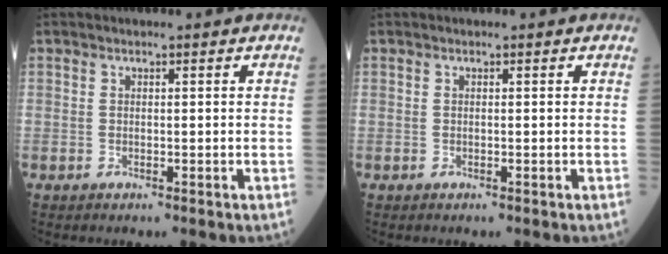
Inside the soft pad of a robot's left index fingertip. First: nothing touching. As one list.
[{"total": 0.0}]